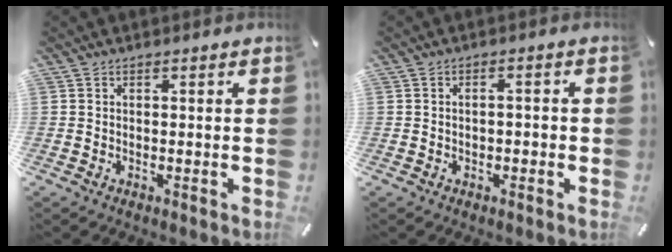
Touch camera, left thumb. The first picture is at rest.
{"total": 1.8, "force": [-1.0, 1.1, 1.1], "torque": [-0.020, 0.008, -0.021]}